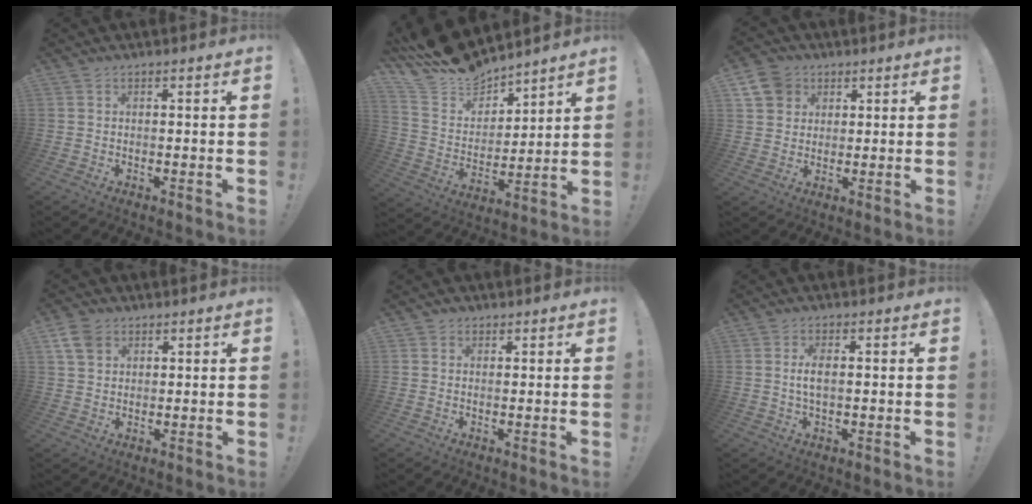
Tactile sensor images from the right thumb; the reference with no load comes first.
{"total": 13.5, "force": [12.5, 5.0, 1.7], "torque": [-0.057, -0.108, 0.228]}
{"total": 7.6, "force": [3.8, 6.4, 1.8], "torque": [-0.026, -0.019, 0.076]}
{"total": 6.5, "force": [3.4, 4.5, 3.2], "torque": [-0.052, -0.007, 0.068]}
{"total": 1.5, "force": [0.9, 1.1, 0.3], "torque": [0.001, -0.003, 0.015]}
{"total": 4.1, "force": [0.2, 1.7, 3.8], "torque": [-0.067, -0.001, -0.001]}